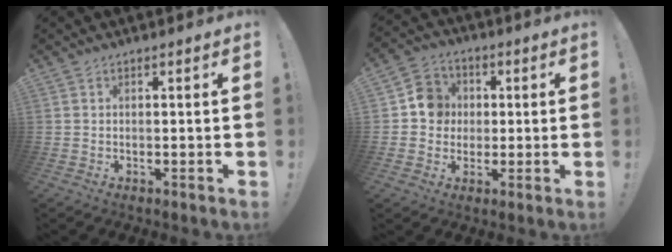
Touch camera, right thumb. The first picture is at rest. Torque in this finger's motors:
{"motor_torque": [0.92, 1.11, 0.26, -0.29, 0.00]}